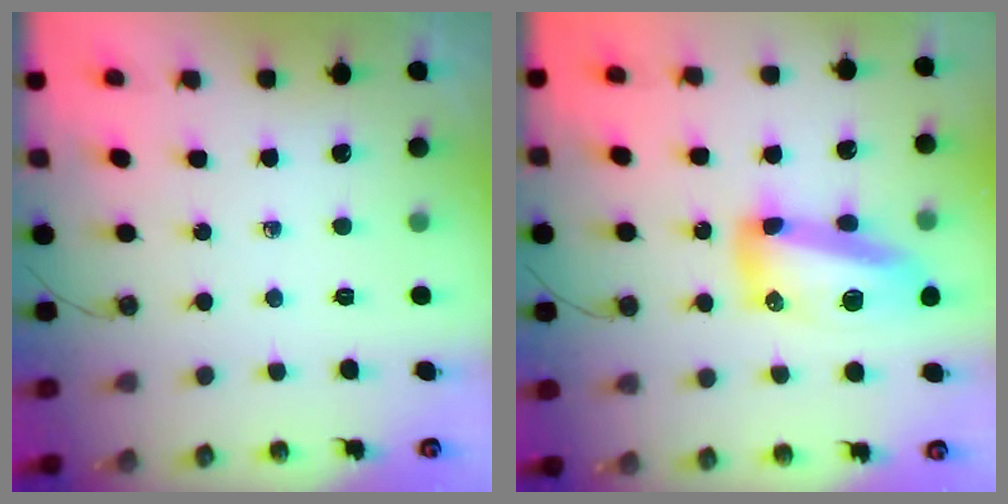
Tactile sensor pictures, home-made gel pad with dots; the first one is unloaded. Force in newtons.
{"total": 15.4, "press": 15.3, "slide": 1.5}